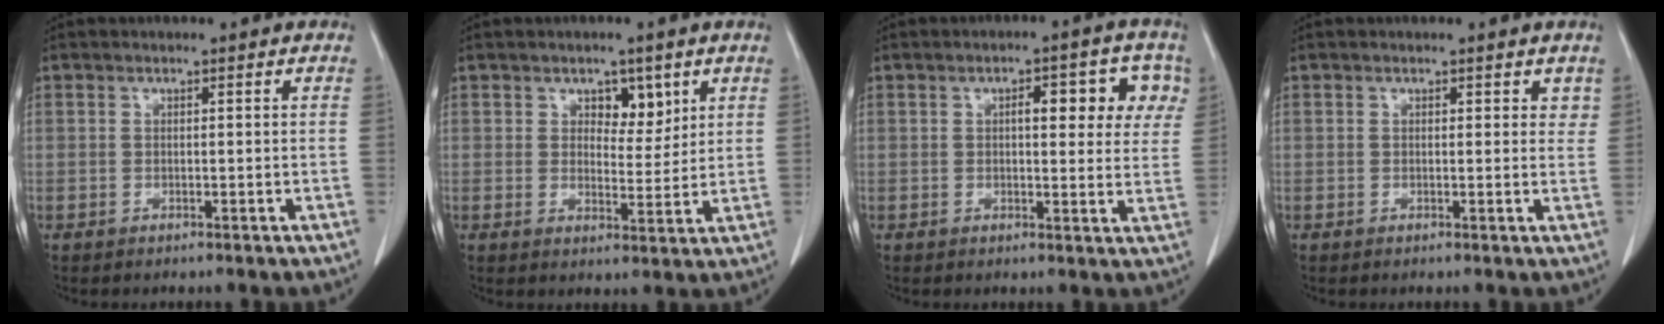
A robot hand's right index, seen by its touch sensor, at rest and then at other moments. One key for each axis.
{"total": 4.4, "fx": 2.3, "fy": 2.5, "fz": 2.8, "tx": -0.030, "ty": 0.000, "tz": 0.036}
{"total": 8.4, "fx": 2.9, "fy": 3.1, "fz": 7.2, "tx": -0.081, "ty": 0.021, "tz": 0.031}
{"total": 1.6, "fx": 1.0, "fy": 1.0, "fz": 0.7, "tx": 0.005, "ty": -0.003, "tz": 0.006}